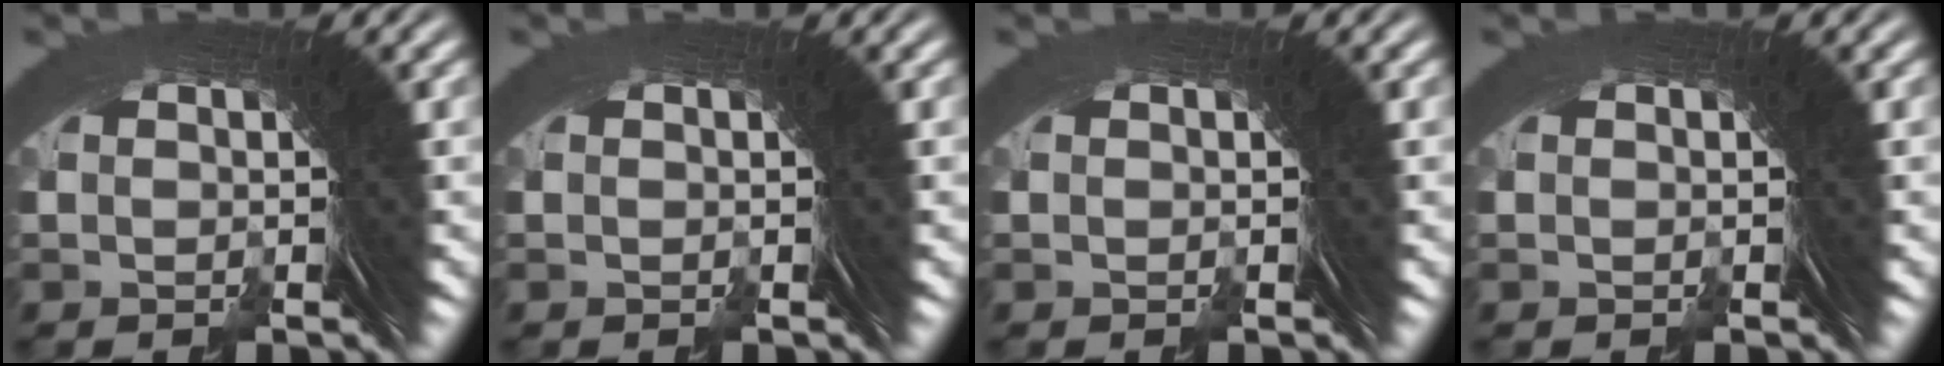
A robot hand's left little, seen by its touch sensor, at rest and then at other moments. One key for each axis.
{"total": 0.0}
{"total": 0.0}
{"total": 0.0}